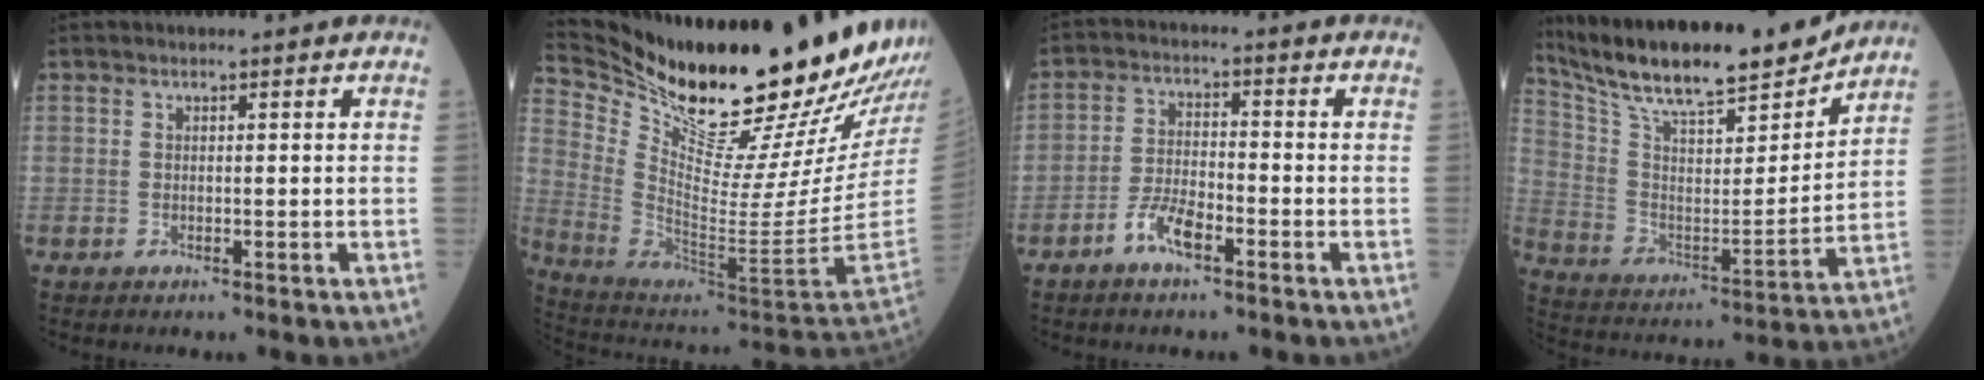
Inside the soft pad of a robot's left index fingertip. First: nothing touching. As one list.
[{"total": 31.8, "force": [26.9, 2.8, 16.8], "torque": [-0.290, -0.104, 0.401]}, {"total": 4.9, "force": [-3.2, 1.4, 3.4], "torque": [-0.077, 0.001, -0.064]}, {"total": 21.0, "force": [18.6, 2.8, 9.4], "torque": [-0.179, -0.005, 0.310]}]